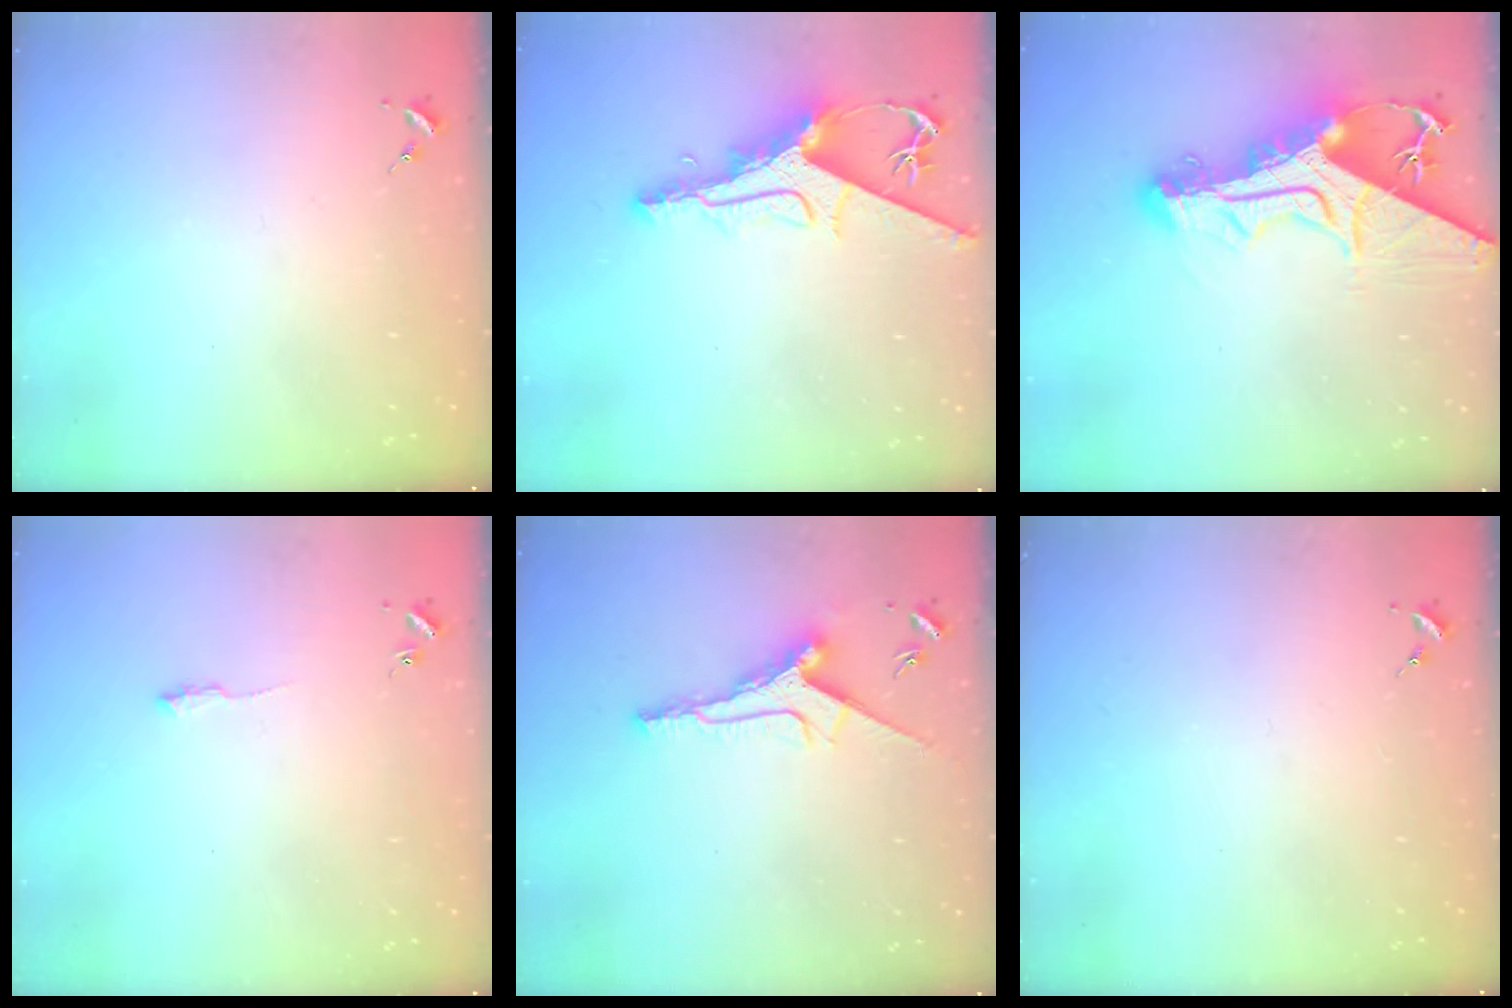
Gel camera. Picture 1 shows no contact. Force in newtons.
{"total": 10.3, "press": 10.3, "slide": 1.1}
{"total": 19.2, "press": 19.1, "slide": 1.9}
{"total": 3.7, "press": 3.6, "slide": 0.5}
{"total": 10.7, "press": 10.7, "slide": 0.3}
{"total": 0.0}